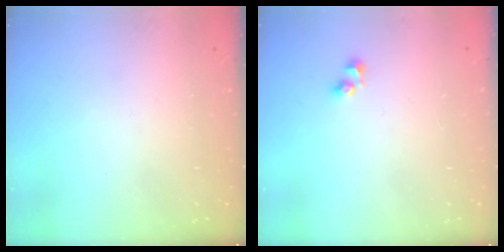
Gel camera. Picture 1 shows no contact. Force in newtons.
{"total": 3.5, "press": 3.5, "slide": 0.3}